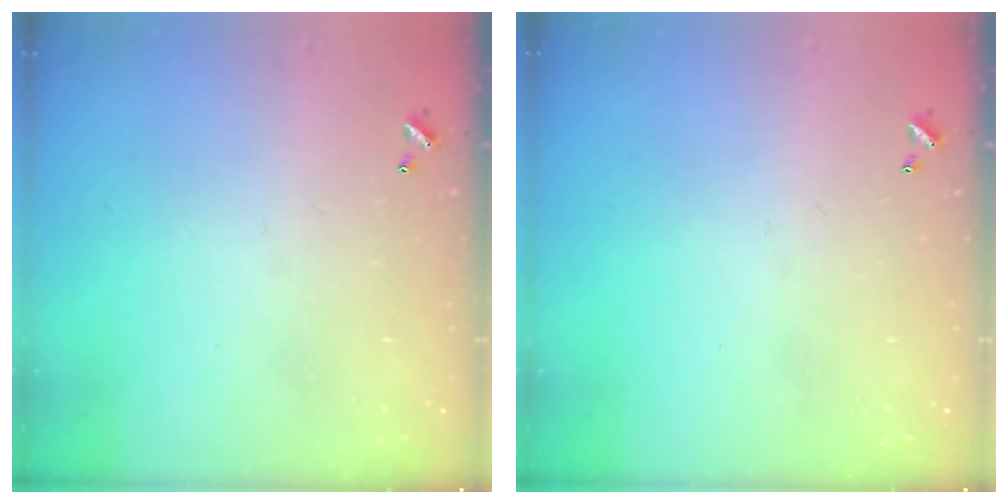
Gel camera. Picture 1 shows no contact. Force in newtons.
{"total": 0.0}